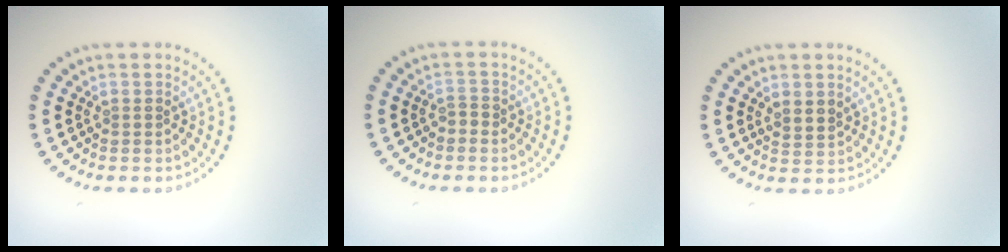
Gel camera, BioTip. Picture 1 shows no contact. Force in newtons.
{"total": 0.9, "press": 0.8, "slide": 0.4}
{"total": 1.5, "press": 1.2, "slide": 1.0}